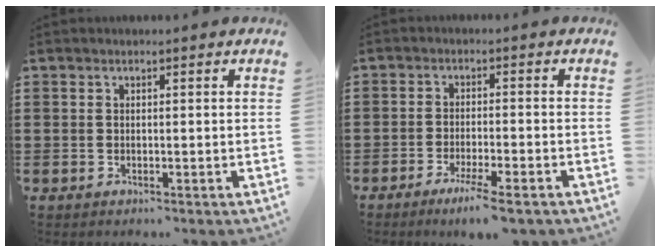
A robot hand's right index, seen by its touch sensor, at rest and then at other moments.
{"total": 4.2, "force": [-3.4, -0.2, 2.4], "torque": [-0.045, -0.011, -0.061]}